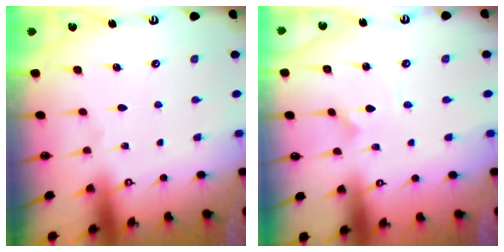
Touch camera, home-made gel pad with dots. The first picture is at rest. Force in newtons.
{"total": 0.0}